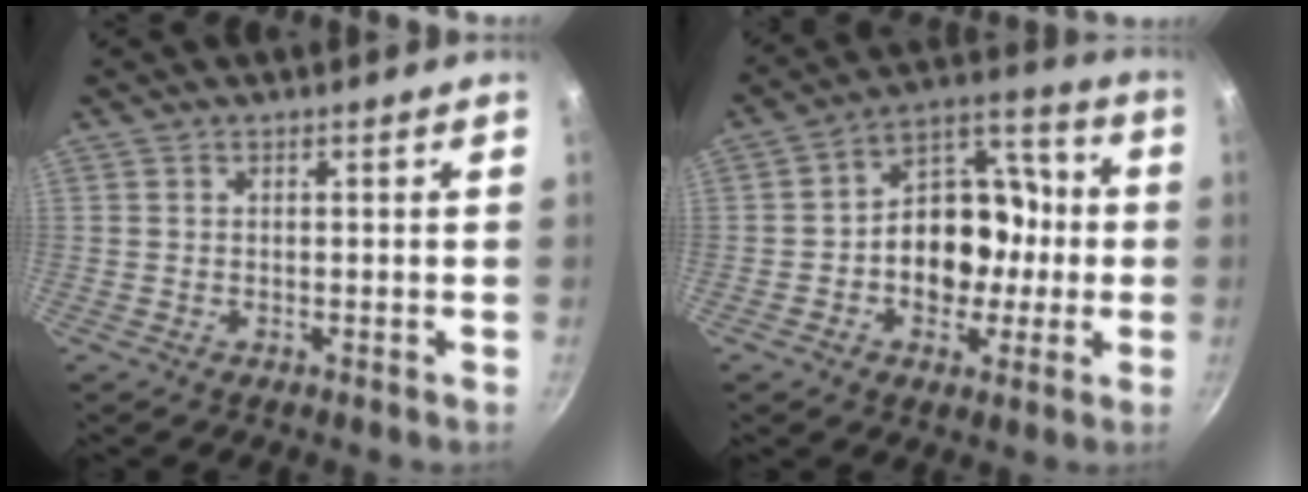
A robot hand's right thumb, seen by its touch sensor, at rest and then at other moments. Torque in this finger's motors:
{"motor_torque": [-0.02, 0.48, 0.22, 0.42, 0.07]}